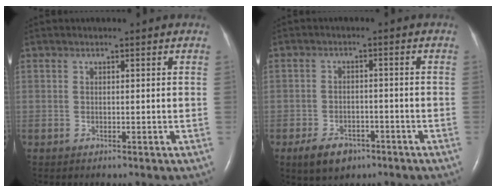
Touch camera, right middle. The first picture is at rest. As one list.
[{"total": 5.5, "force": [-3.5, 3.2, 2.8], "torque": [-0.057, -0.001, -0.052]}]